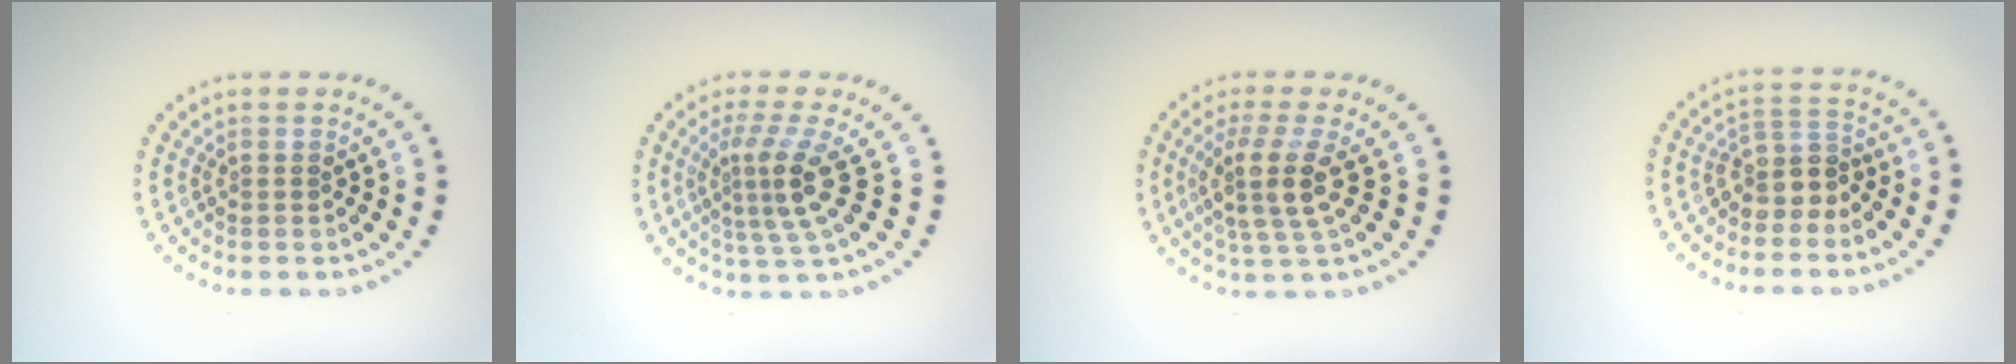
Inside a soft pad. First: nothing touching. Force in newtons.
{"total": 3.8, "press": 2.6, "slide": 2.8}
{"total": 3.9, "press": 3.1, "slide": 2.3}
{"total": 3.0, "press": 2.3, "slide": 1.8}